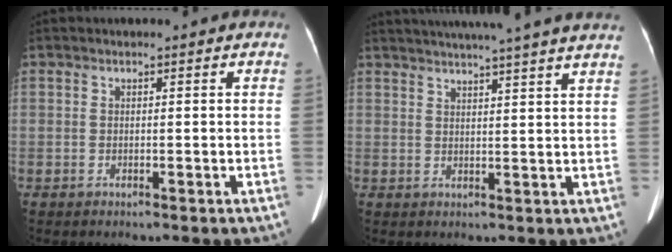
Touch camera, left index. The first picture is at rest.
{"total": 19.3, "force": [17.0, -0.9, 9.0], "torque": [-0.145, 0.002, 0.215]}